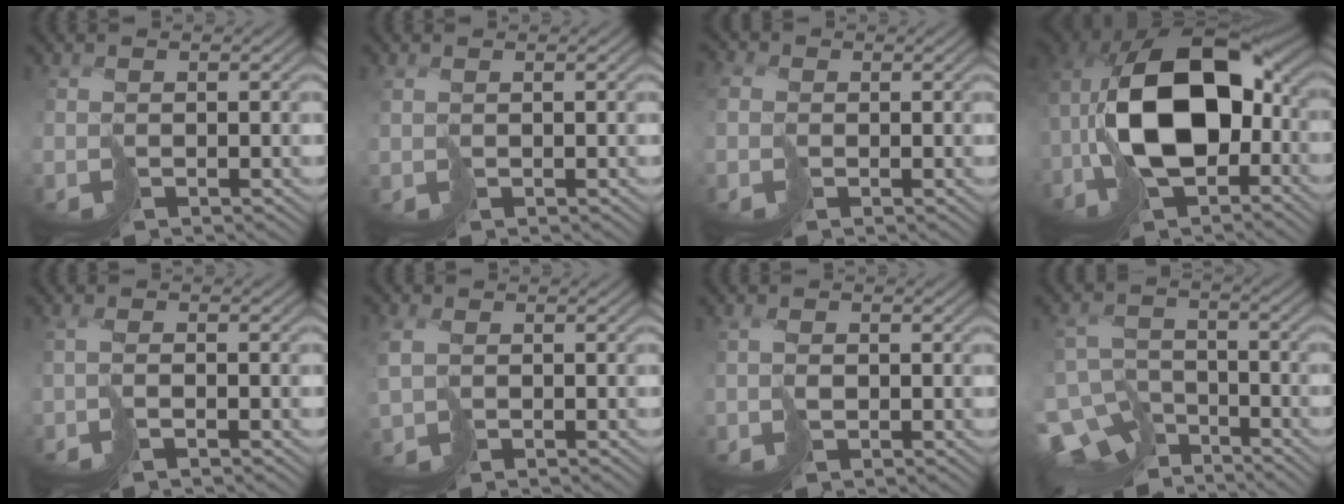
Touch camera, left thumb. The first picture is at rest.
{"total": 0.9, "force": [0.5, 0.4, 0.6], "torque": [-0.021, -0.002, 0.012]}
{"total": 4.2, "force": [-0.2, 3.7, 2.1], "torque": [-0.075, 0.009, -0.017]}
{"total": 16.9, "force": [-2.3, 9.8, 13.6], "torque": [-0.256, 0.011, -0.043]}
{"total": 1.5, "force": [-1.1, -0.3, 1.0], "torque": [-0.018, 0.008, -0.021]}
{"total": 3.6, "force": [-0.2, 2.6, 2.5], "torque": [-0.068, 0.000, -0.006]}
{"total": 1.4, "force": [-0.1, 0.8, 1.2], "torque": [-0.016, 0.007, 0.001]}
{"total": 10.6, "force": [-8.2, 5.3, 4.1], "torque": [-0.093, -0.014, -0.132]}